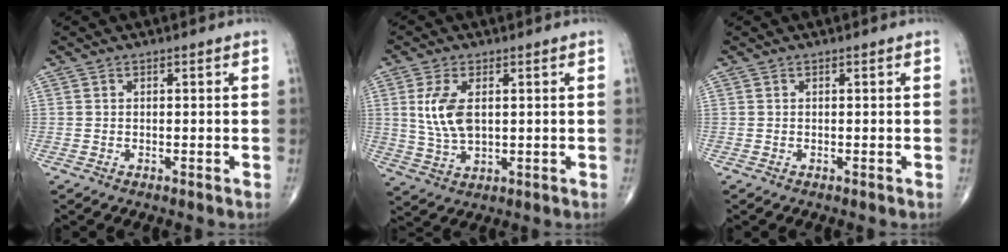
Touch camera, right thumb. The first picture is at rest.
{"total": 7.9, "force": [1.5, 4.2, 6.6], "torque": [-0.134, -0.006, 0.037]}
{"total": 0.0}